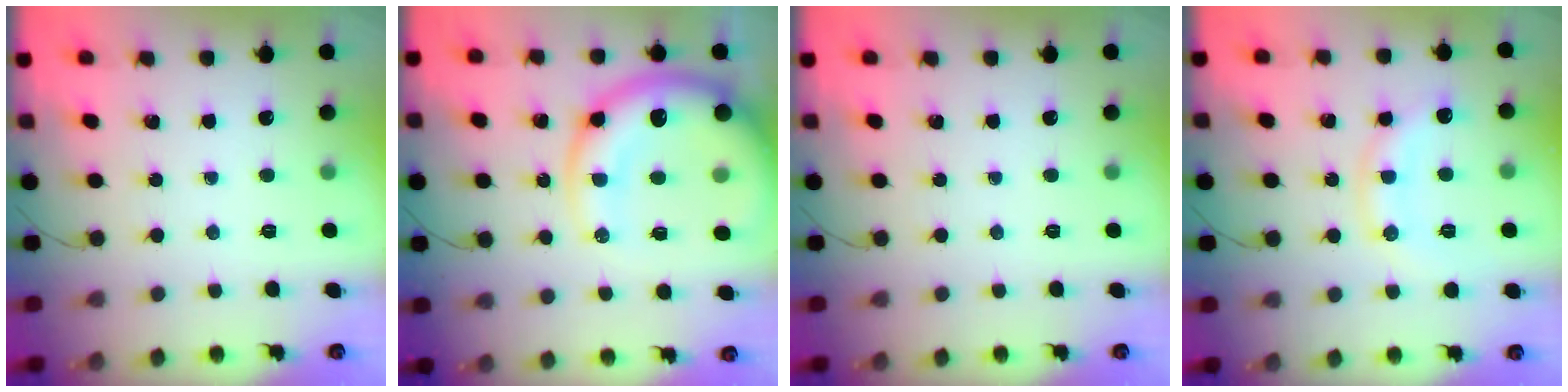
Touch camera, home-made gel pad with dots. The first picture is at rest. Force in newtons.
{"total": 19.5, "press": 18.9, "slide": 4.5}
{"total": 0.0}
{"total": 9.9, "press": 9.9, "slide": 0.4}